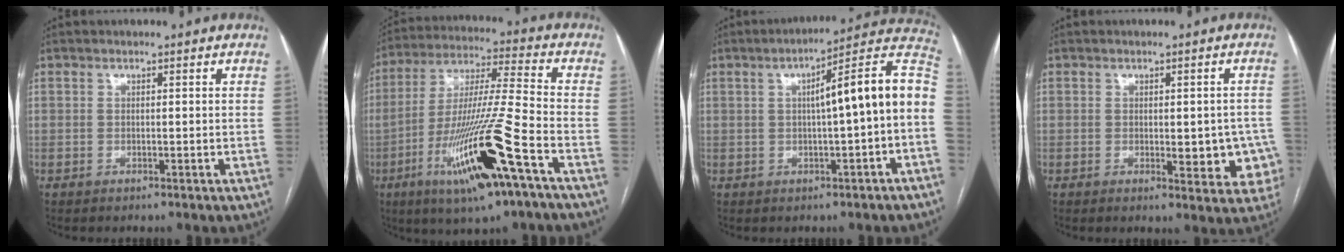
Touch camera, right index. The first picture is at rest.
{"total": 18.7, "force": [-7.9, 0.5, 16.9], "torque": [-0.340, -0.027, -0.141]}
{"total": 13.6, "force": [0.4, 0.6, 13.6], "torque": [-0.185, 0.041, 0.001]}
{"total": 7.1, "force": [-1.2, 3.0, 6.3], "torque": [-0.057, 0.006, -0.008]}